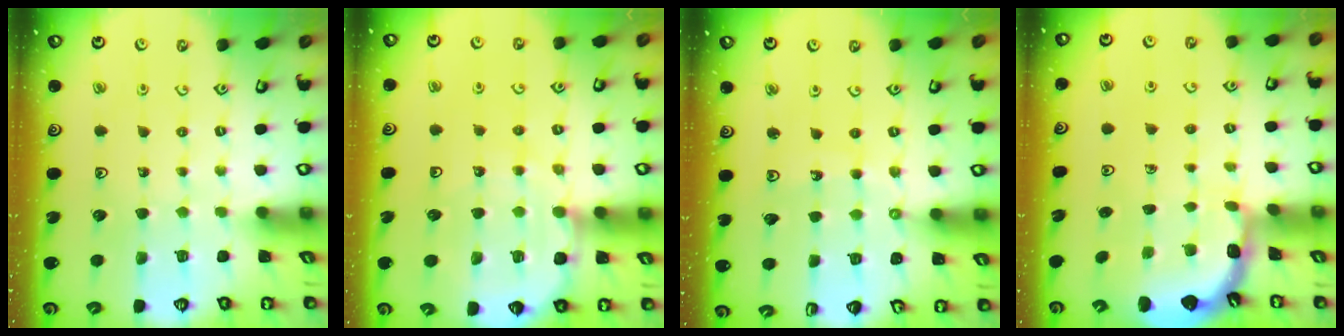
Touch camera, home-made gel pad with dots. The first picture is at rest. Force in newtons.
{"total": 8.6, "press": 8.1, "slide": 2.8}
{"total": 7.0, "press": 7.0, "slide": 0.8}
{"total": 1.9, "press": 1.9, "slide": 0.2}